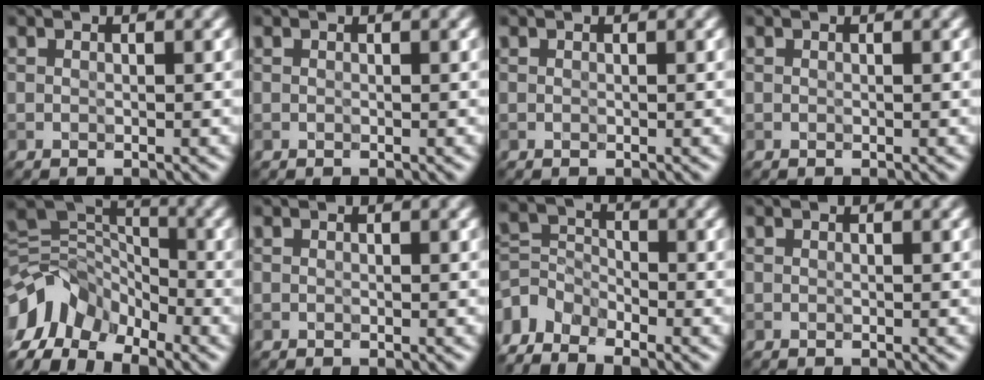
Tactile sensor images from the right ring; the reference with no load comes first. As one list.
[{"total": 0.0}, {"total": 0.0}, {"total": 0.0}, {"total": 9.7, "force": [-5.2, 5.8, 5.7], "torque": [-0.115, 0.004, -0.115]}, {"total": 0.0}, {"total": 4.3, "force": [-3.4, 2.1, 1.6], "torque": [-0.032, -0.003, -0.078]}, {"total": 0.0}]